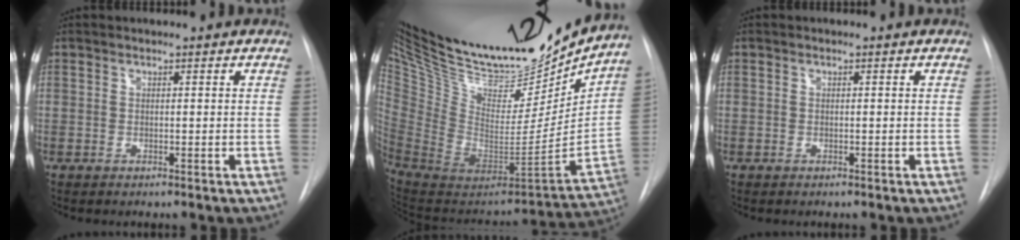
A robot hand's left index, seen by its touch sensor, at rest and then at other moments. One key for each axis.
{"total": 34.2, "fx": 29.1, "fy": 9.2, "fz": 15.5, "tx": -0.305, "ty": -0.043, "tz": 0.462}
{"total": 0.0}